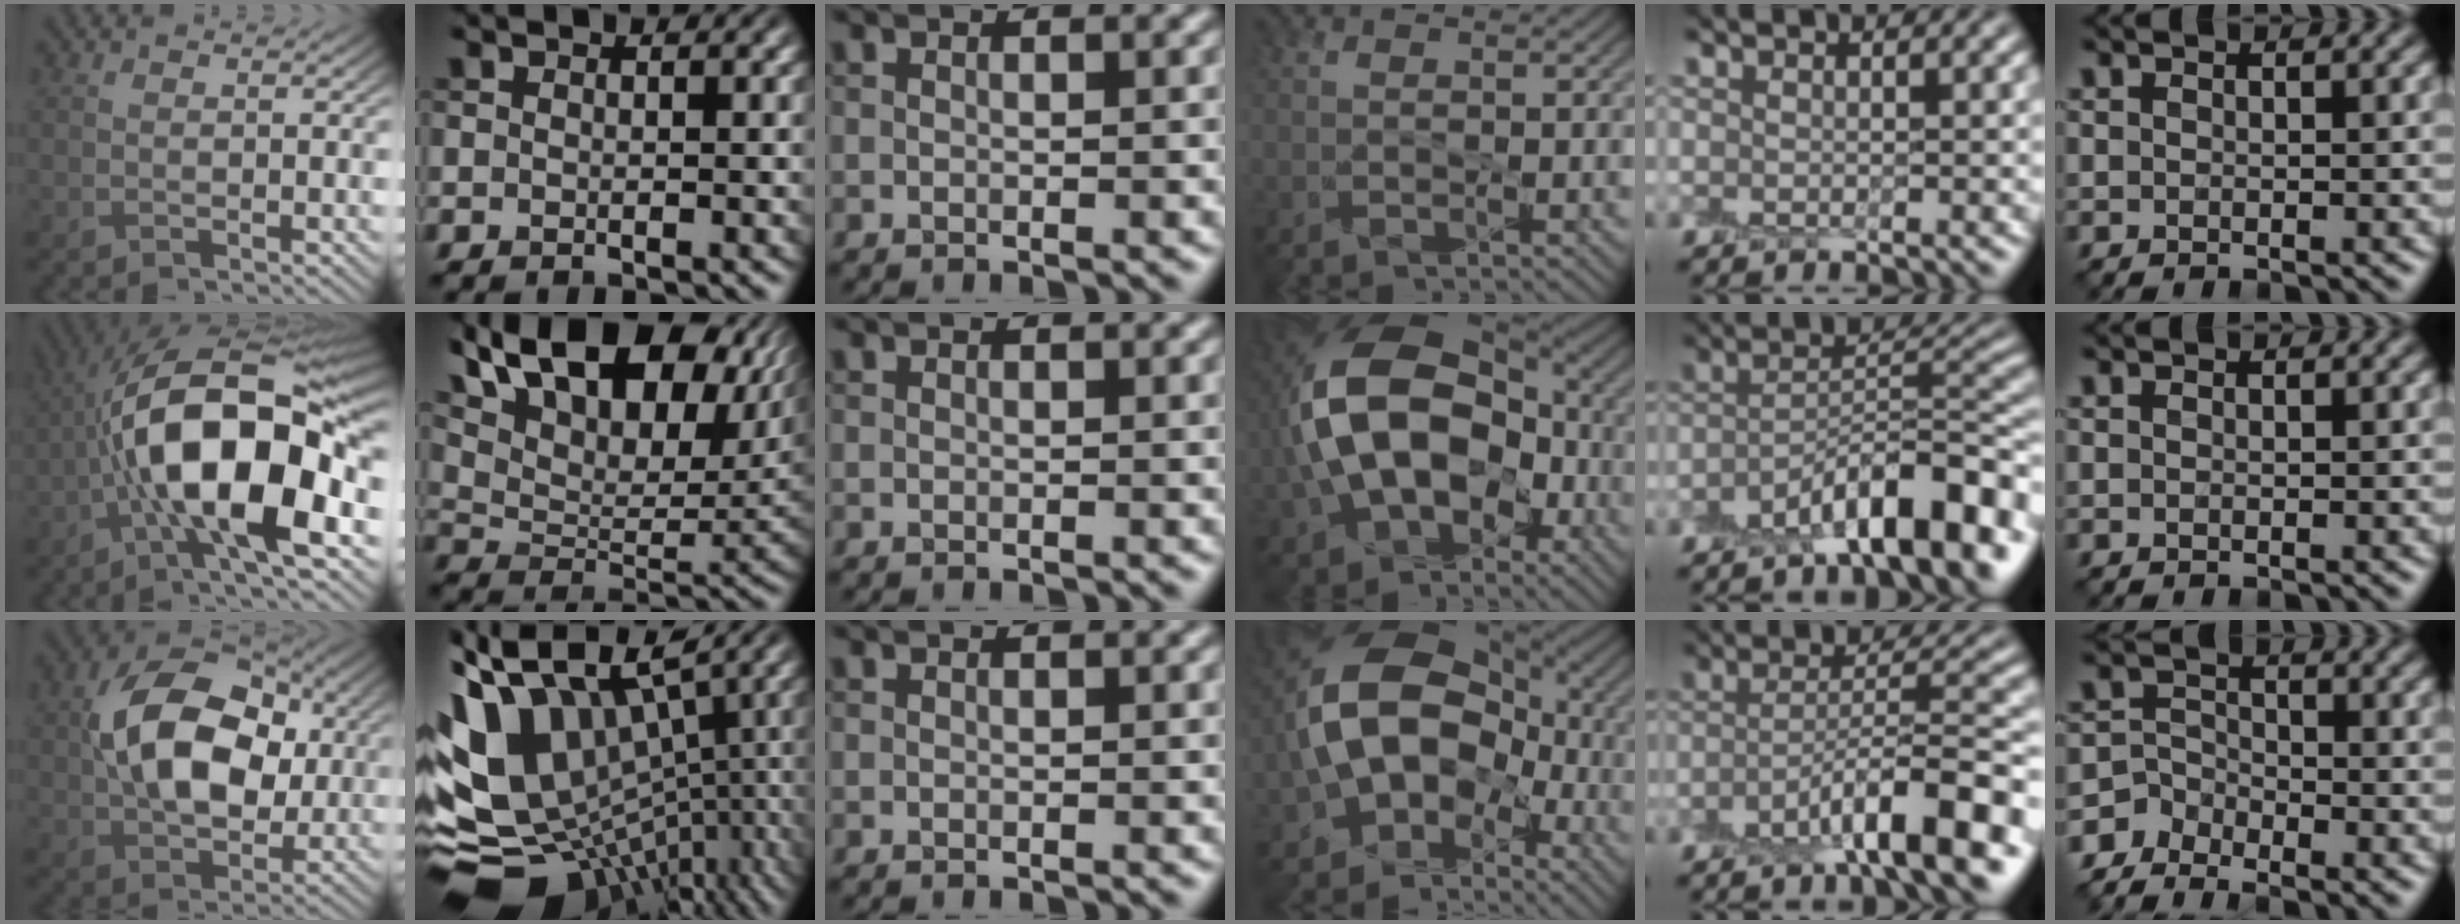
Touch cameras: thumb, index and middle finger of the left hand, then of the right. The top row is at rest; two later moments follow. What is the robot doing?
{"motion": "peel", "object": "plastic screen protector"}